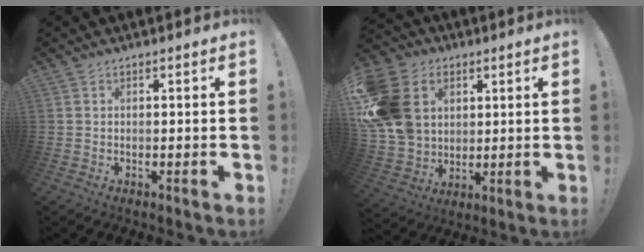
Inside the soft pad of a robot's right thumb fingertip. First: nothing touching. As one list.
[{"total": 19.0, "force": [4.8, 15.1, 10.5], "torque": [-0.201, -0.010, 0.097]}]